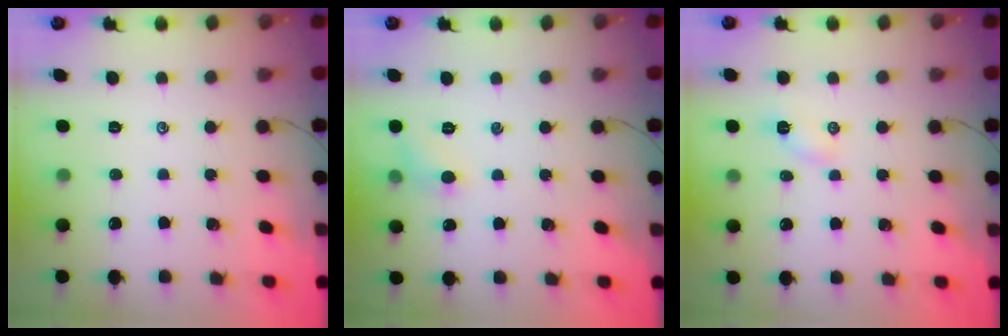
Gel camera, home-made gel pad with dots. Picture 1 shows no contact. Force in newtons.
{"total": 5.0, "press": 4.8, "slide": 1.6}
{"total": 2.9, "press": 2.7, "slide": 1.0}